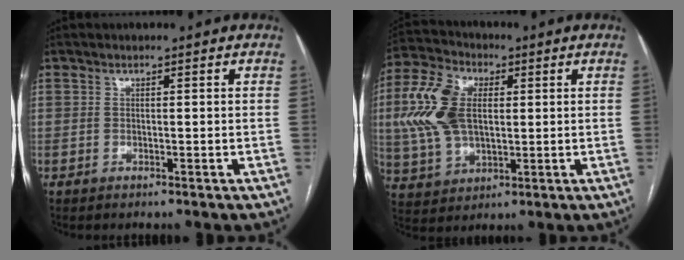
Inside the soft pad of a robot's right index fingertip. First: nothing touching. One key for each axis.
{"total": 12.4, "fx": 2.1, "fy": 7.3, "fz": 9.9, "tx": -0.242, "ty": 0.027, "tz": 0.045}